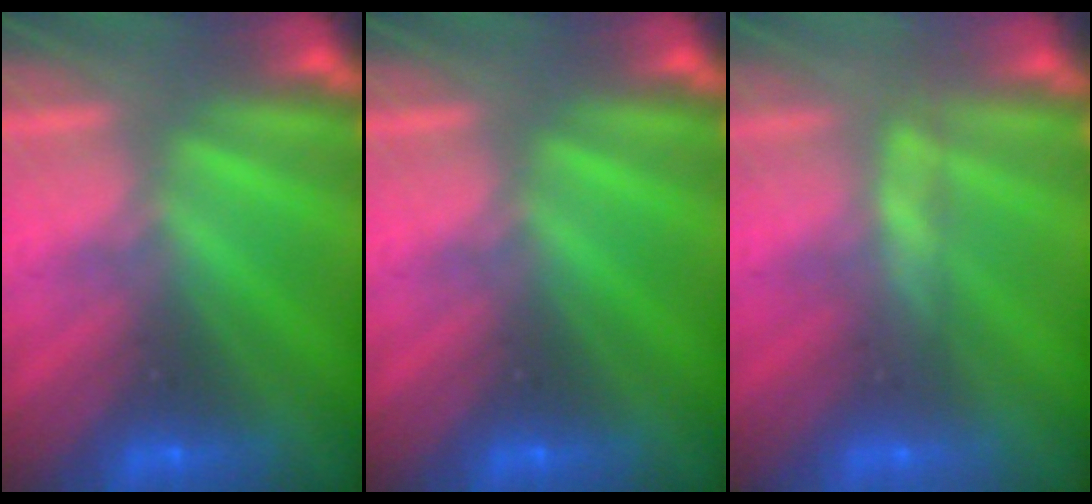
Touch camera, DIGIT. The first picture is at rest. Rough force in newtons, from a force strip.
{"total": 0.0}
{"total": 2.7}